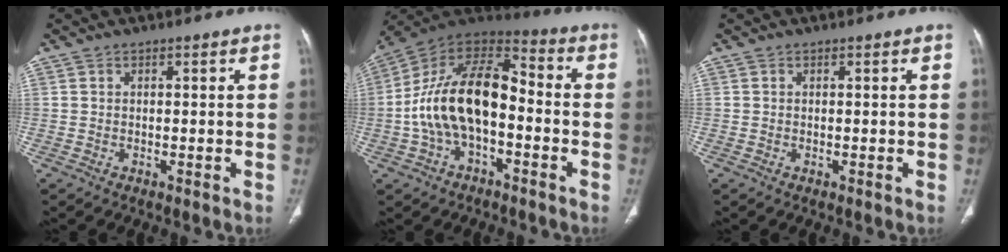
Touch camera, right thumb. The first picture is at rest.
{"total": 18.4, "force": [-2.9, 10.1, 15.0], "torque": [-0.266, 0.052, -0.057]}
{"total": 0.0}